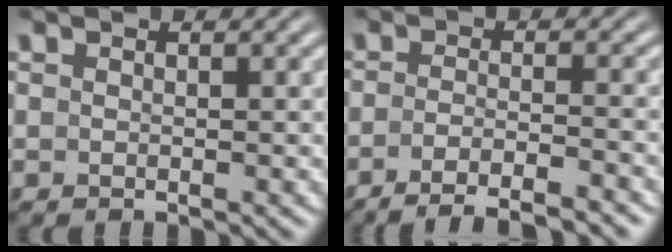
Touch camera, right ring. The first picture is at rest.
{"total": 6.7, "force": [-5.9, 1.4, 2.8], "torque": [-0.044, -0.025, -0.082]}